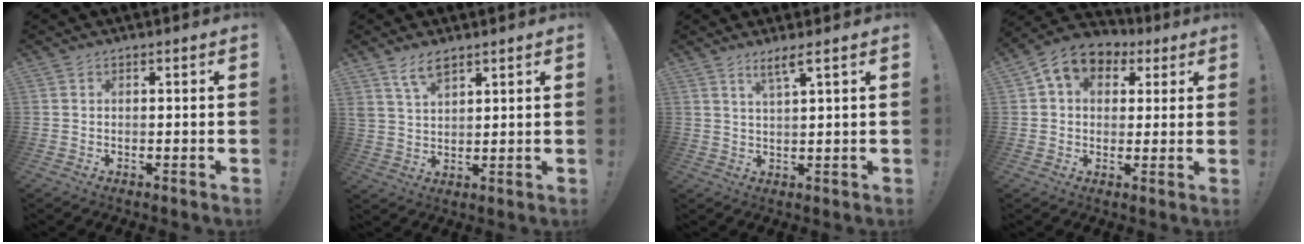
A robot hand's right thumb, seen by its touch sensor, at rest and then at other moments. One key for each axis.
{"total": 6.1, "fx": 4.3, "fy": 2.8, "fz": 3.3, "tx": -0.066, "ty": -0.014, "tz": 0.081}
{"total": 4.1, "fx": 2.7, "fy": -0.1, "fz": 3.1, "tx": -0.052, "ty": -0.012, "tz": 0.042}
{"total": 9.6, "fx": 4.0, "fy": 7.2, "fz": 5.0, "tx": -0.076, "ty": -0.011, "tz": 0.079}